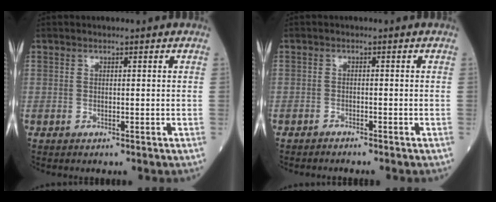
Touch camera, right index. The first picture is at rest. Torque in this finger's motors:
{"motor_torque": [-0.72, -0.71, -0.05, -0.05]}